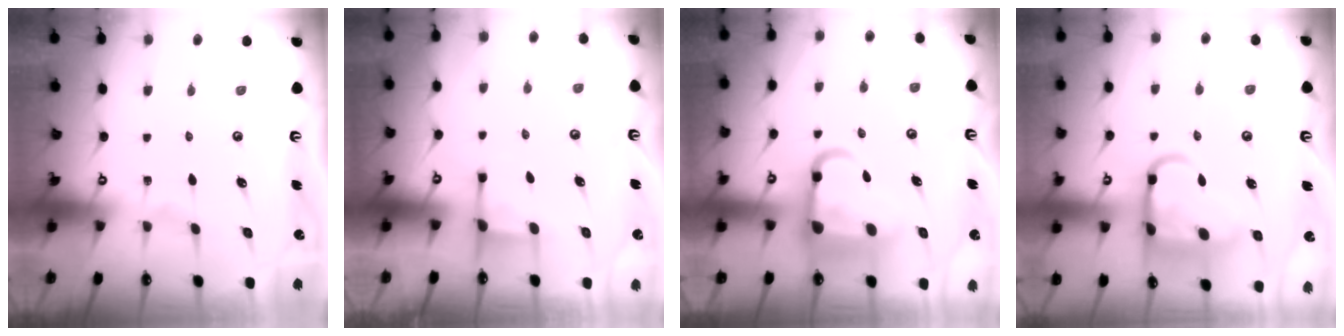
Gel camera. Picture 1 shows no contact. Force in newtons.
{"total": 2.7, "press": 2.6, "slide": 0.7}
{"total": 12.7, "press": 12.6, "slide": 1.6}
{"total": 15.0, "press": 15.0, "slide": 1.3}